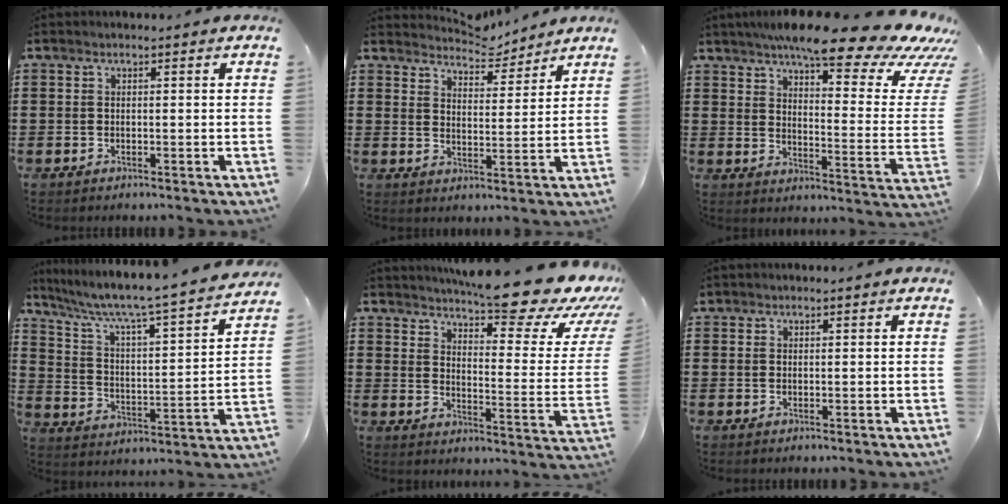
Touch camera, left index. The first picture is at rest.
{"total": 4.8, "force": [4.7, 0.8, 0.3], "torque": [-0.019, -0.025, 0.082]}
{"total": 12.5, "force": [9.7, 1.3, 7.8], "torque": [-0.137, -0.067, 0.157]}
{"total": 5.4, "force": [4.6, -0.1, 2.8], "torque": [-0.078, -0.049, 0.067]}
{"total": 13.2, "force": [11.2, 1.5, 6.8], "torque": [-0.109, -0.085, 0.182]}
{"total": 0.6, "force": [0.4, 0.4, 0.0], "torque": [-0.003, 0.002, 0.009]}